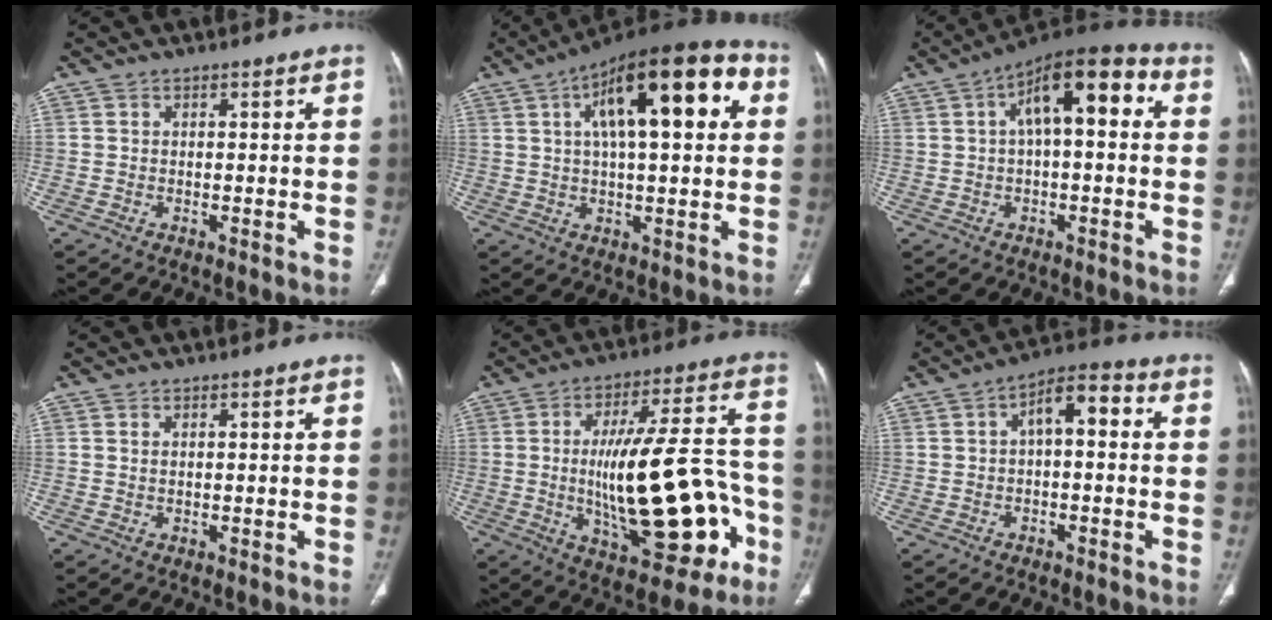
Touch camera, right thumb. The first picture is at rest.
{"total": 21.1, "force": [6.2, 7.7, 18.7], "torque": [-0.268, 0.025, 0.087]}
{"total": 14.4, "force": [3.3, 6.0, 12.6], "torque": [-0.176, 0.037, 0.042]}
{"total": 0.8, "force": [0.5, 0.3, 0.5], "torque": [-0.013, 0.000, 0.011]}
{"total": 26.0, "force": [-5.3, 9.8, 23.5], "torque": [-0.336, 0.031, -0.061]}
{"total": 7.4, "force": [1.0, 3.5, 6.5], "torque": [-0.090, 0.030, 0.006]}